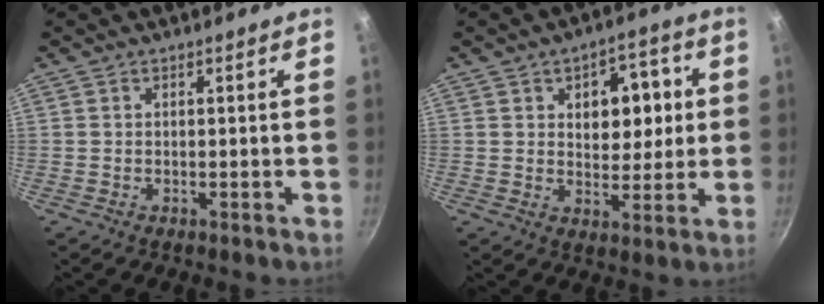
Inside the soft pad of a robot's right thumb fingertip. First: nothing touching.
{"total": 10.6, "force": [2.3, 6.9, 7.7], "torque": [-0.055, -0.006, 0.031]}